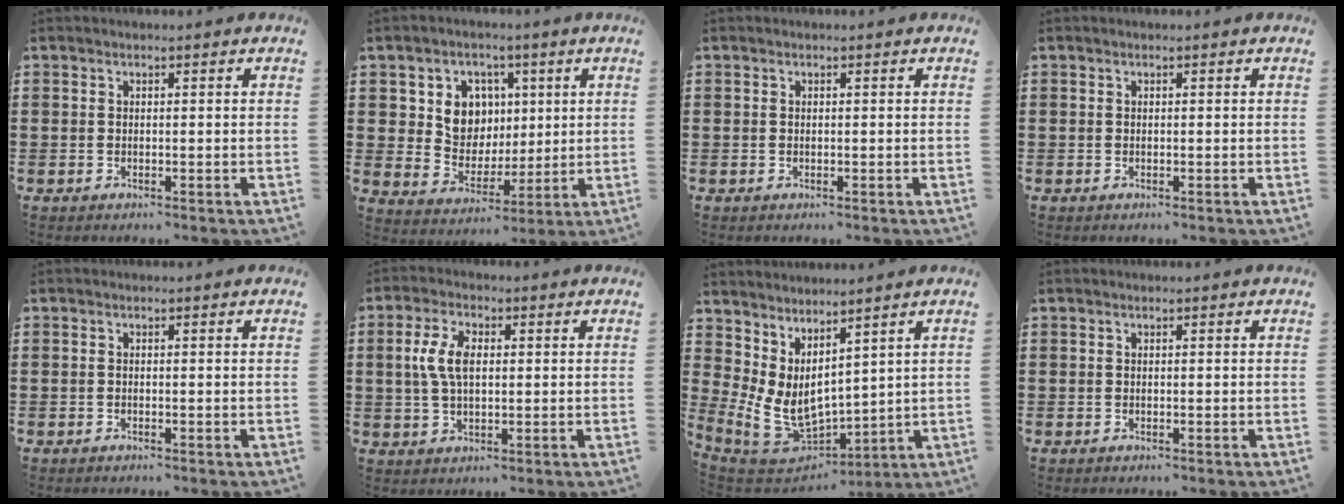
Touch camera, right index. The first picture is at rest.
{"total": 8.1, "force": [2.3, 7.1, 3.1], "torque": [-0.073, 0.011, 0.040]}
{"total": 0.0}
{"total": 0.0}
{"total": 0.0}
{"total": 5.9, "force": [0.8, 3.4, 4.8], "torque": [-0.117, 0.010, 0.006]}
{"total": 7.6, "force": [2.2, 5.2, 5.2], "torque": [-0.142, -0.038, 0.048]}
{"total": 0.0}